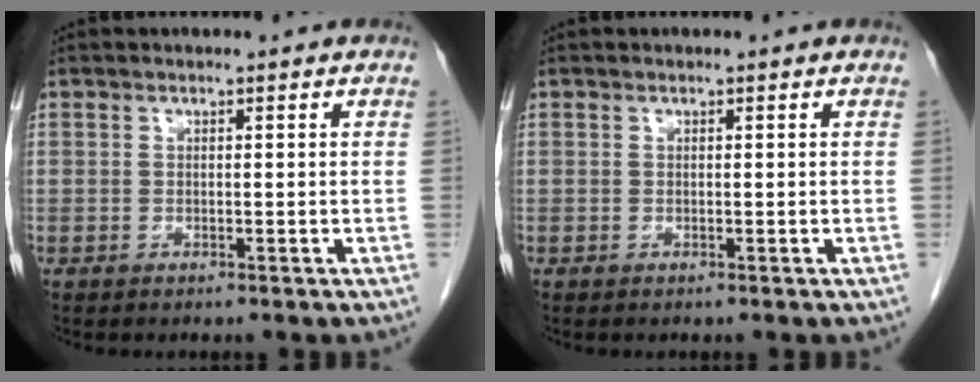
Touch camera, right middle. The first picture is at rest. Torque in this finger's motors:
{"motor_torque": [0.00, 0.00, 0.00, -0.01]}